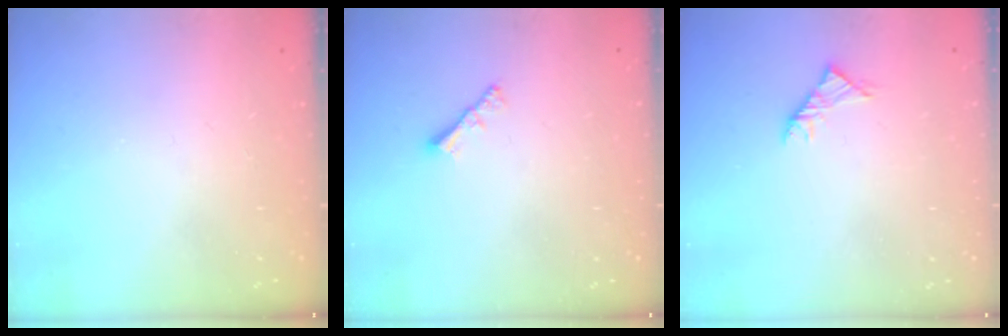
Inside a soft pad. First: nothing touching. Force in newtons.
{"total": 2.2, "press": 2.1, "slide": 0.6}
{"total": 2.9, "press": 2.8, "slide": 0.8}